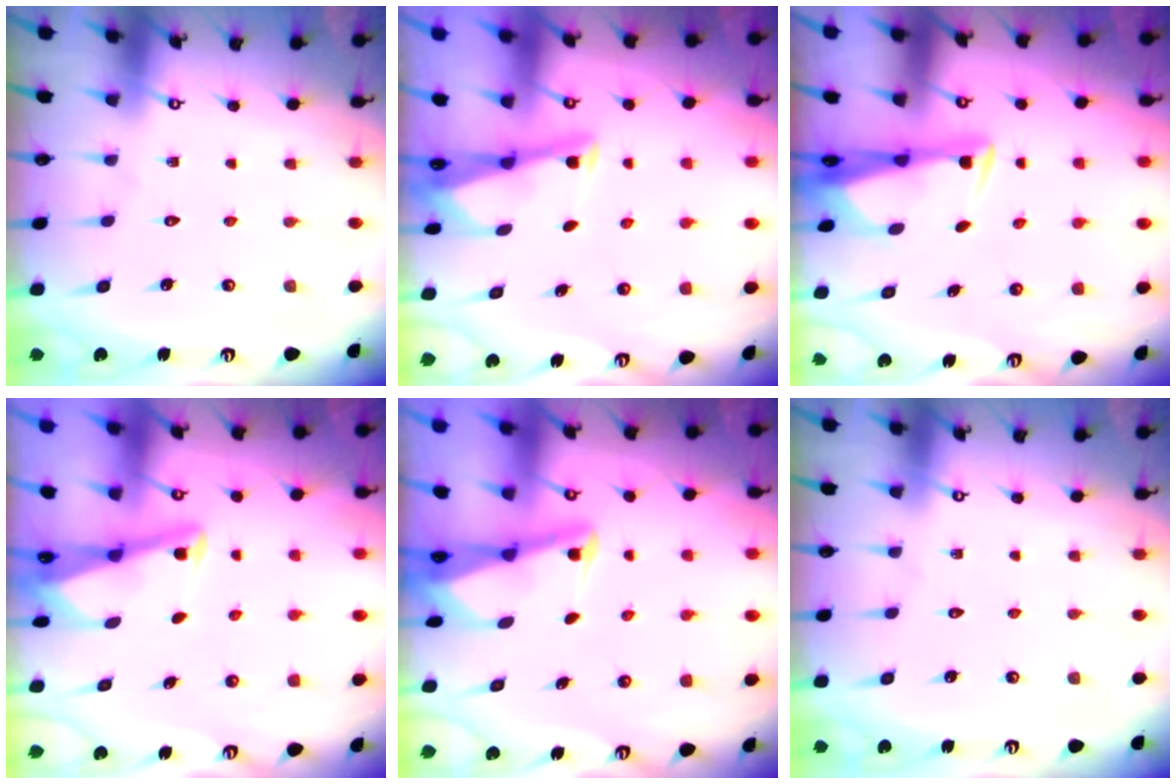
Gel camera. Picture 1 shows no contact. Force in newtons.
{"total": 2.6, "press": 2.6, "slide": 0.1}
{"total": 2.9, "press": 2.9, "slide": 0.6}
{"total": 2.9, "press": 2.8, "slide": 0.4}
{"total": 2.5, "press": 2.5, "slide": 0.6}
{"total": 0.0}